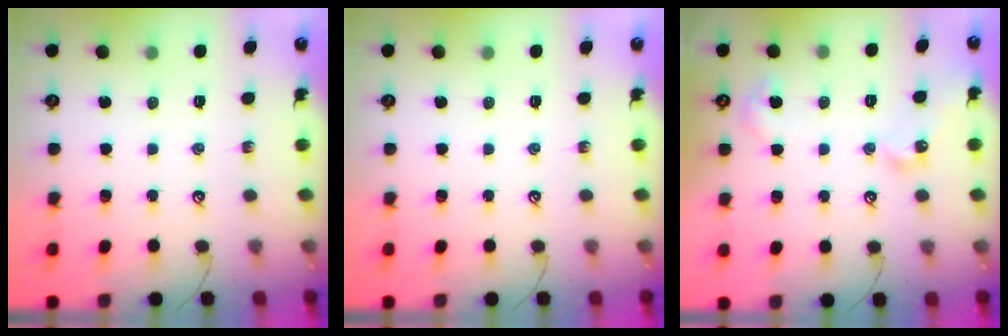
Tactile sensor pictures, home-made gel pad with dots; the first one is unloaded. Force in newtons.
{"total": 0.0}
{"total": 7.6, "press": 7.6, "slide": 0.3}